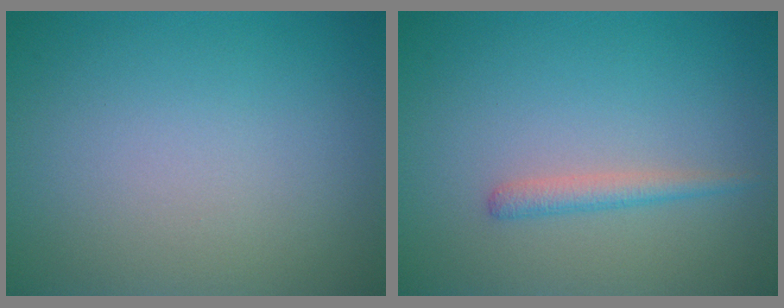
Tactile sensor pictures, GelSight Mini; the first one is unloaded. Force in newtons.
{"total": 1.5, "press": 1.5, "slide": 0.1}